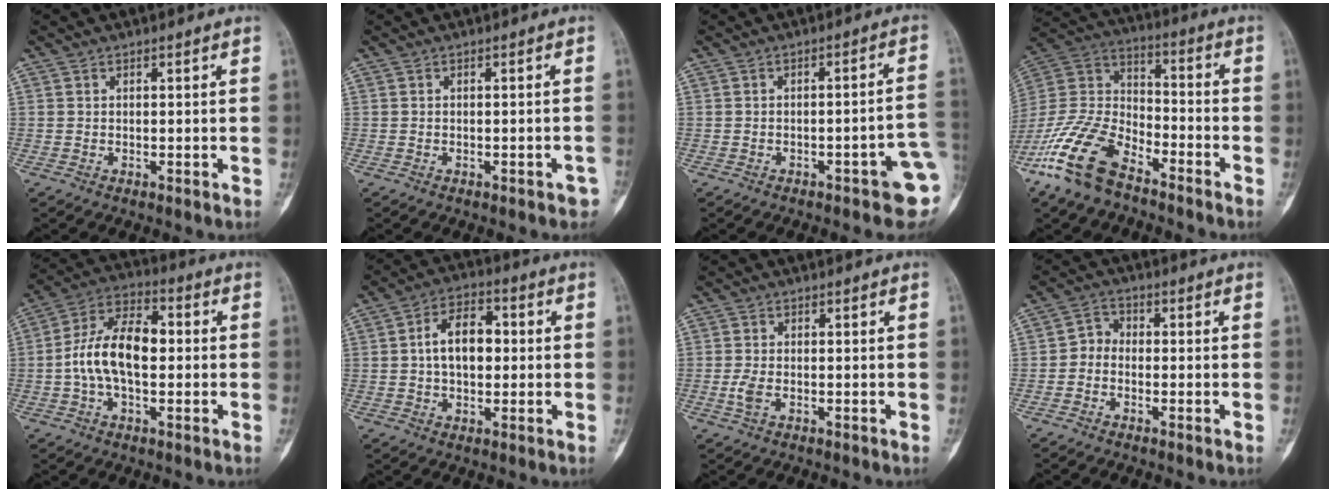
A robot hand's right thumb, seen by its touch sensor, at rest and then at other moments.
{"total": 2.3, "force": [-1.5, 0.9, 1.5], "torque": [-0.014, 0.014, -0.014]}
{"total": 9.3, "force": [-3.1, 2.5, 8.4], "torque": [-0.091, 0.021, -0.035]}
{"total": 17.2, "force": [-11.3, 7.9, 10.2], "torque": [-0.210, 0.058, -0.223]}
{"total": 12.9, "force": [-0.5, 7.1, 10.8], "torque": [-0.199, 0.037, -0.016]}
{"total": 9.3, "force": [0.6, 5.8, 7.3], "torque": [-0.101, 0.019, 0.003]}
{"total": 2.3, "force": [-0.6, 1.2, 1.9], "torque": [-0.052, -0.001, -0.013]}
{"total": 3.1, "force": [-1.1, 2.4, 1.6], "torque": [-0.014, 0.014, -0.034]}